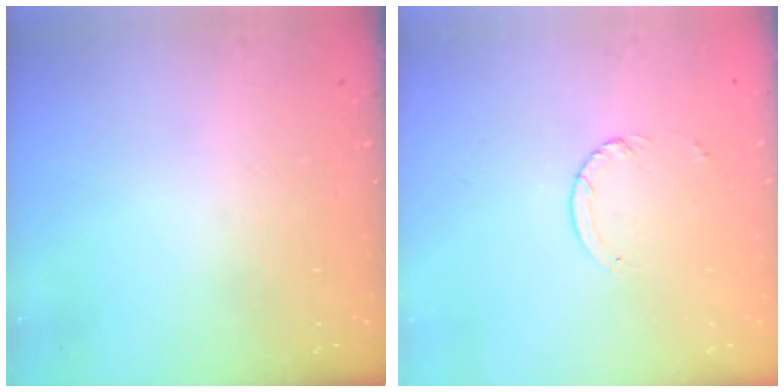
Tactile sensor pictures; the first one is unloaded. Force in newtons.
{"total": 3.8, "press": 3.8, "slide": 0.3}